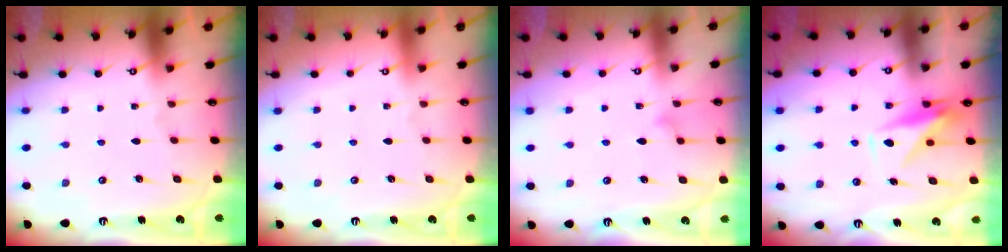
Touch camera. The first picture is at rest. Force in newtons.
{"total": 3.9, "press": 3.9, "slide": 0.1}
{"total": 9.0, "press": 9.0, "slide": 0.5}
{"total": 8.9, "press": 8.9, "slide": 0.3}